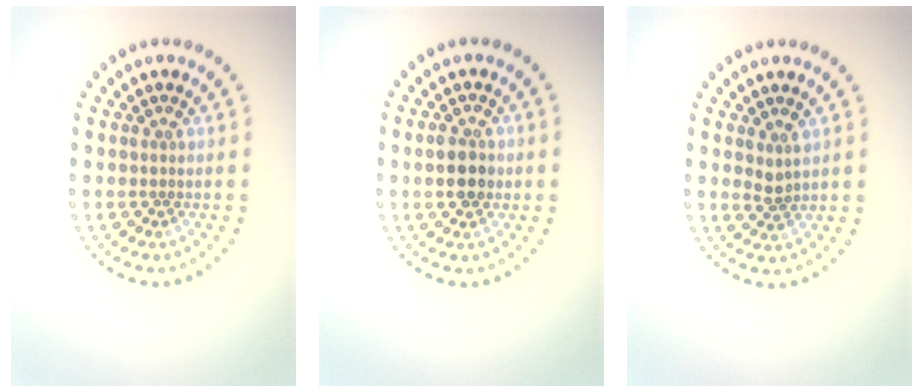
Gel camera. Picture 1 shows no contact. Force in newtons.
{"total": 2.9, "press": 2.9, "slide": 0.1}
{"total": 1.2, "press": 1.0, "slide": 0.8}